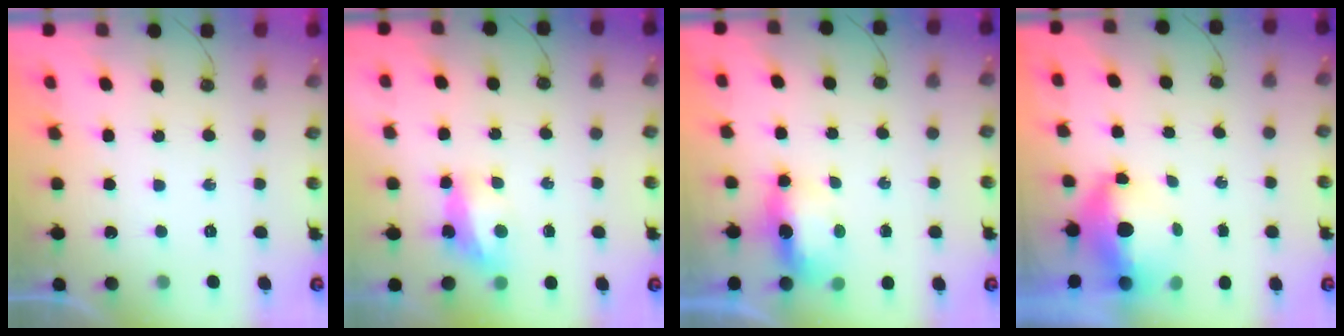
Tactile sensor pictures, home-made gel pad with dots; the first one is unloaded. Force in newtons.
{"total": 6.9, "press": 6.9, "slide": 0.5}
{"total": 10.4, "press": 7.2, "slide": 7.5}
{"total": 6.2, "press": 6.1, "slide": 0.8}